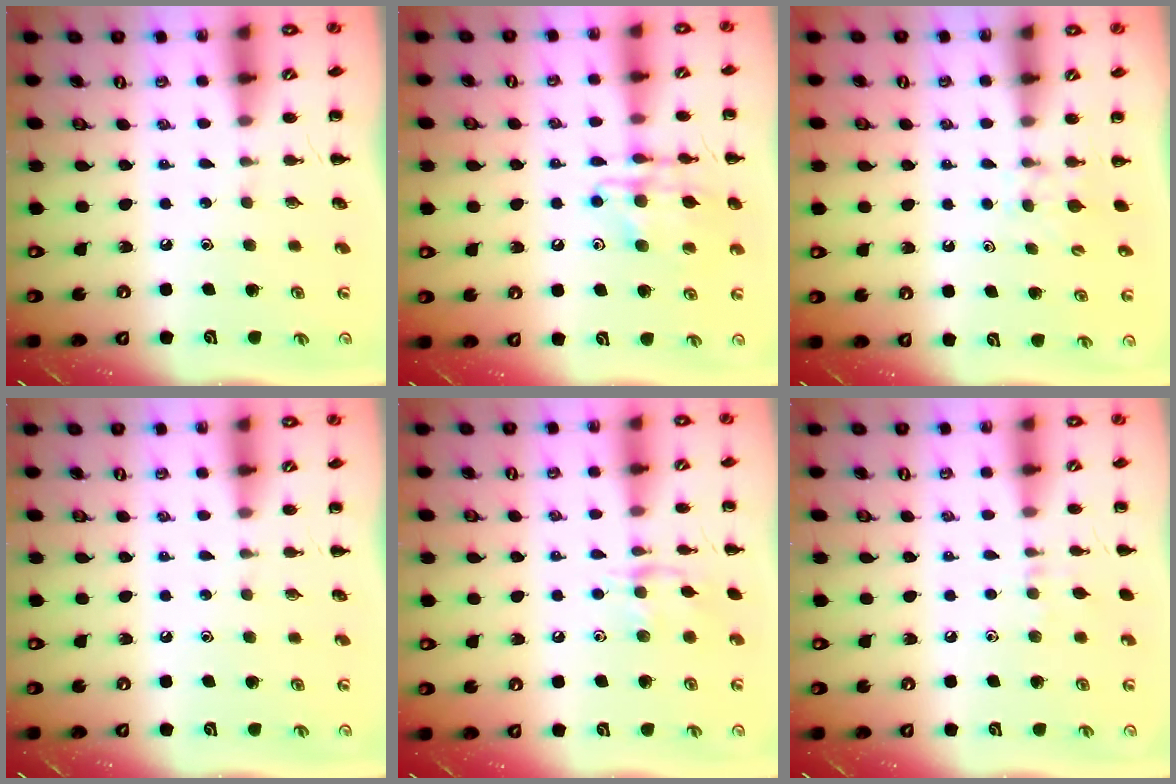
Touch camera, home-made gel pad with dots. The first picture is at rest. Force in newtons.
{"total": 13.4, "press": 13.2, "slide": 2.4}
{"total": 3.7, "press": 3.4, "slide": 1.4}
{"total": 0.0}
{"total": 8.7, "press": 8.7, "slide": 0.8}
{"total": 5.7, "press": 5.4, "slide": 2.0}